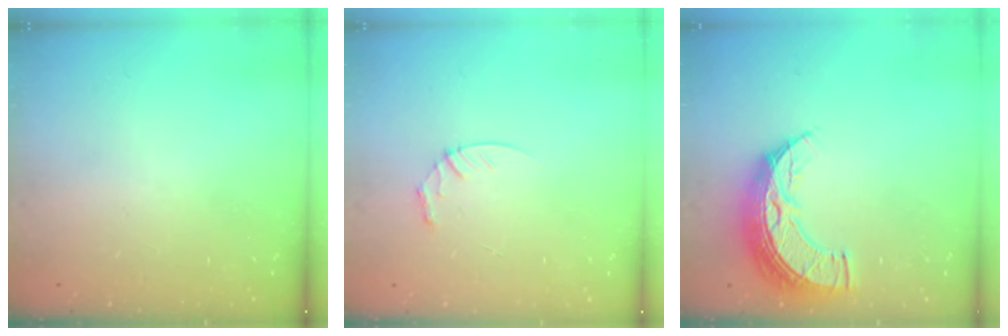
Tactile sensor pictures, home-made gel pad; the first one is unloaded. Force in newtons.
{"total": 3.5, "press": 3.5, "slide": 0.3}
{"total": 12.2, "press": 12.2, "slide": 0.9}